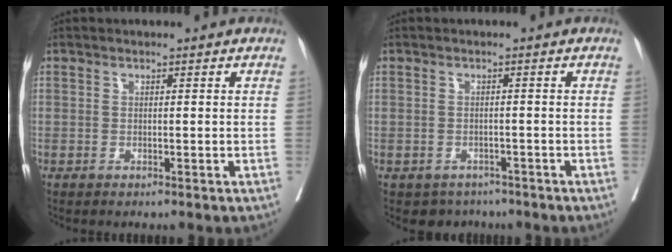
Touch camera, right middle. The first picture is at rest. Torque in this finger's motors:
{"motor_torque": [0.24, -0.11, -0.01, 0.00]}